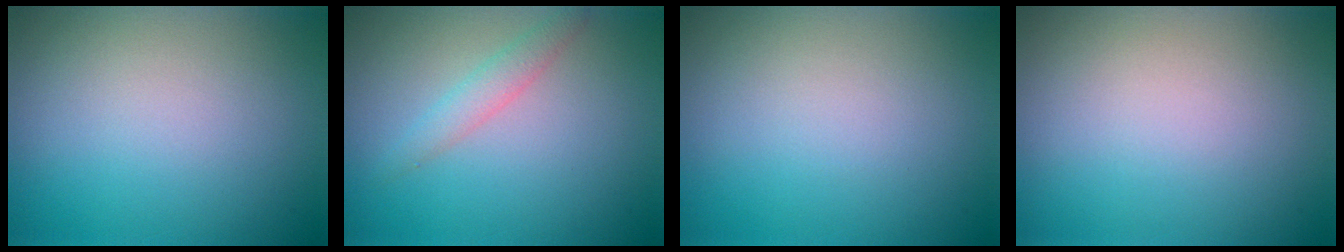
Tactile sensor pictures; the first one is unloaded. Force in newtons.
{"total": 1.6, "press": 1.6, "slide": 0.2}
{"total": 0.0}
{"total": 0.0}